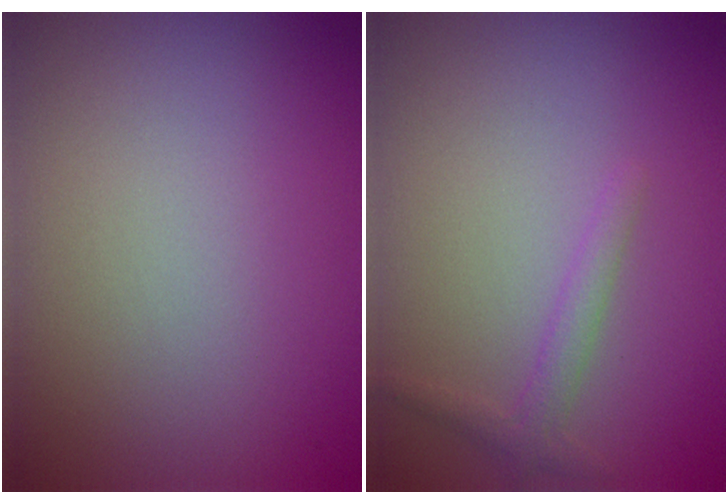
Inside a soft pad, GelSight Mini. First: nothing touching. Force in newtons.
{"total": 1.4, "press": 1.4, "slide": 0.1}